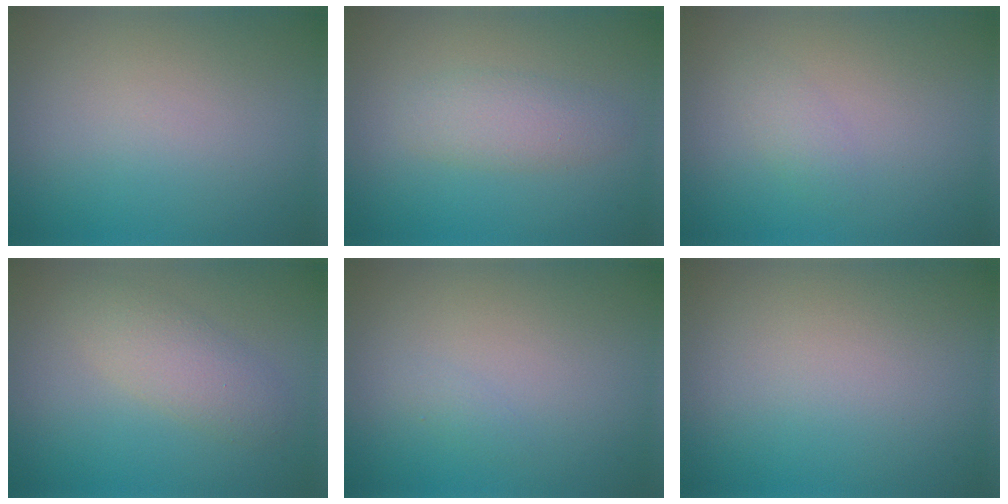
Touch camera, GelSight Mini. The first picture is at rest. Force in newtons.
{"total": 2.4, "press": 2.4, "slide": 0.0}
{"total": 1.1, "press": 1.1, "slide": 0.0}
{"total": 2.8, "press": 2.8, "slide": 0.1}
{"total": 0.5, "press": 0.5, "slide": 0.0}
{"total": 0.0}